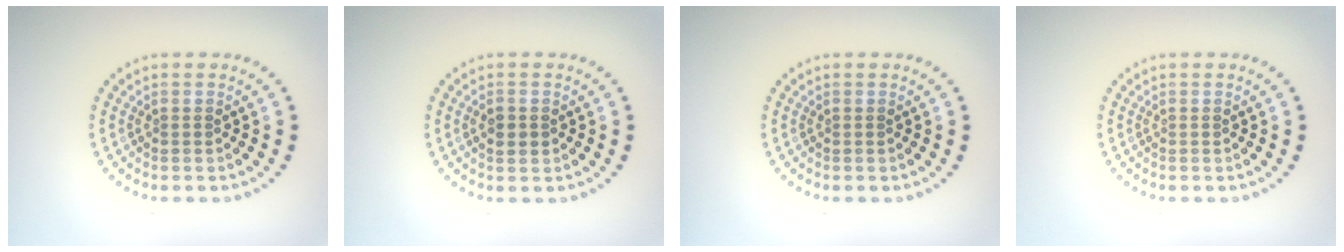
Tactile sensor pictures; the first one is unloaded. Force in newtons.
{"total": 1.5, "press": 1.5, "slide": 0.1}
{"total": 0.0}
{"total": 0.0}